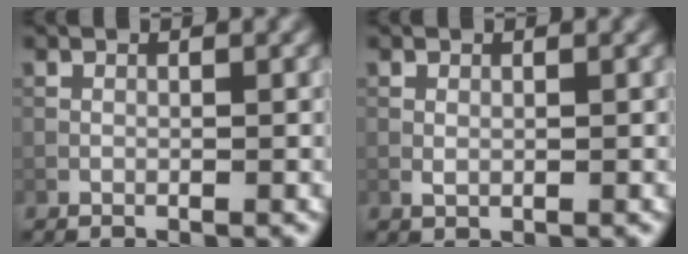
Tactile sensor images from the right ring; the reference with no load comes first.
{"total": 0.9, "force": [0.5, 0.4, 0.6], "torque": [-0.014, 0.002, 0.009]}